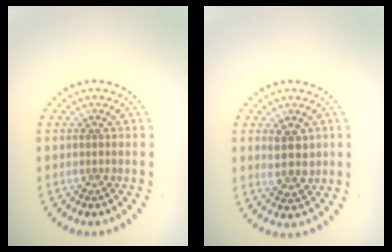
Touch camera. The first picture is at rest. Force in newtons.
{"total": 3.0, "press": 2.9, "slide": 0.8}